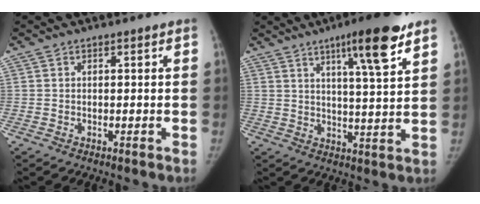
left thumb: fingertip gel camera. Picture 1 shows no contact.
{"total": 12.5, "force": [7.3, 1.5, 10.1], "torque": [-0.145, -0.035, 0.108]}